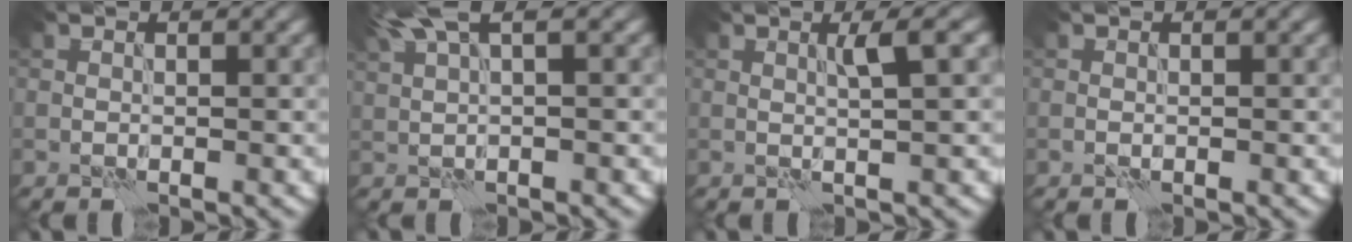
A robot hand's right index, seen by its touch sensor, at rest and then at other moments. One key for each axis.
{"total": 3.6, "fx": 2.1, "fy": 0.7, "fz": 2.9, "tx": -0.065, "ty": 0.014, "tz": 0.042}
{"total": 2.4, "fx": 0.8, "fy": 0.0, "fz": 2.2, "tx": -0.036, "ty": 0.004, "tz": 0.012}
{"total": 0.0}